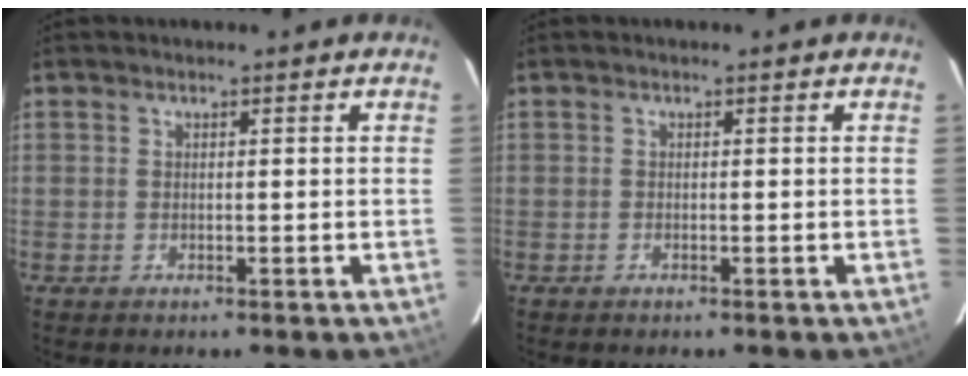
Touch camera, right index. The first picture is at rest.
{"total": 0.0}